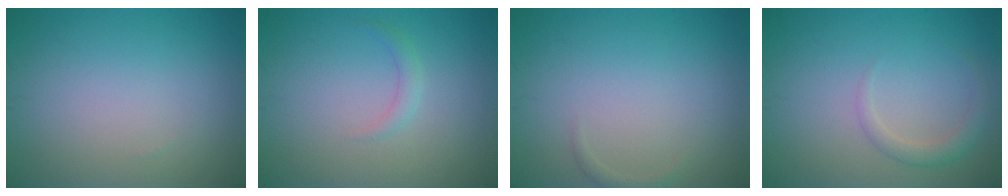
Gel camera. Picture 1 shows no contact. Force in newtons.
{"total": 1.1, "press": 1.1, "slide": 0.1}
{"total": 0.7, "press": 0.7, "slide": 0.0}
{"total": 1.8, "press": 1.8, "slide": 0.1}